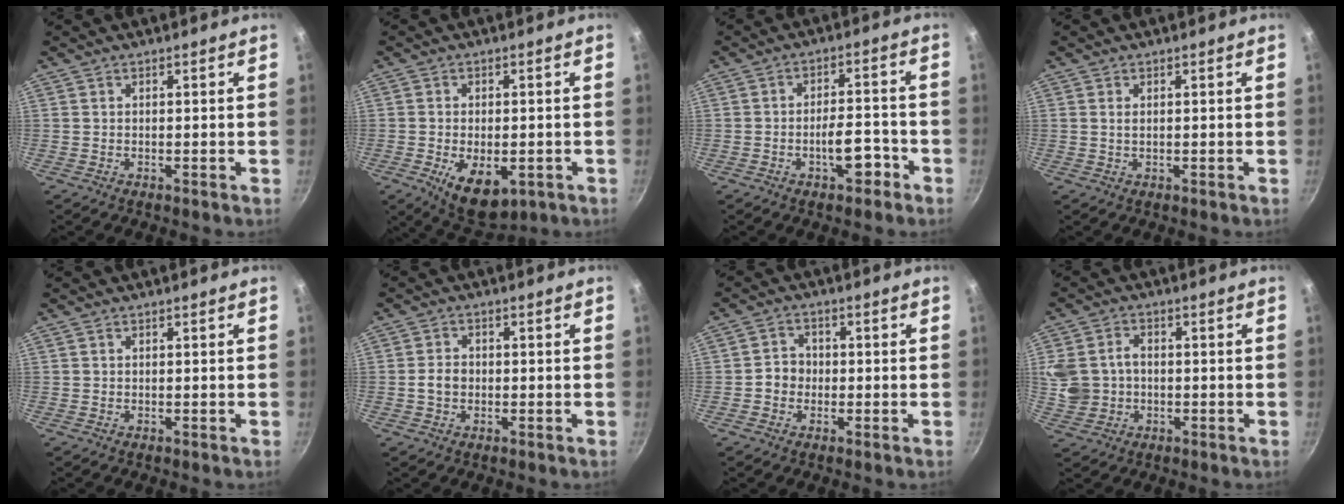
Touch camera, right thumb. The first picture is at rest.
{"total": 9.8, "force": [-3.0, 5.5, 7.6], "torque": [-0.097, -0.002, -0.031]}
{"total": 6.7, "force": [-3.4, 2.8, 5.0], "torque": [-0.056, 0.032, -0.048]}
{"total": 1.0, "force": [0.3, 0.5, 0.9], "torque": [-0.015, 0.000, 0.004]}
{"total": 0.0}
{"total": 3.3, "force": [-0.5, 2.6, 1.9], "torque": [-0.025, 0.011, -0.011]}
{"total": 3.9, "force": [-0.7, 3.5, 1.6], "torque": [-0.001, 0.015, -0.018]}
{"total": 9.7, "force": [0.3, 8.2, 5.2], "torque": [-0.107, 0.014, 0.009]}